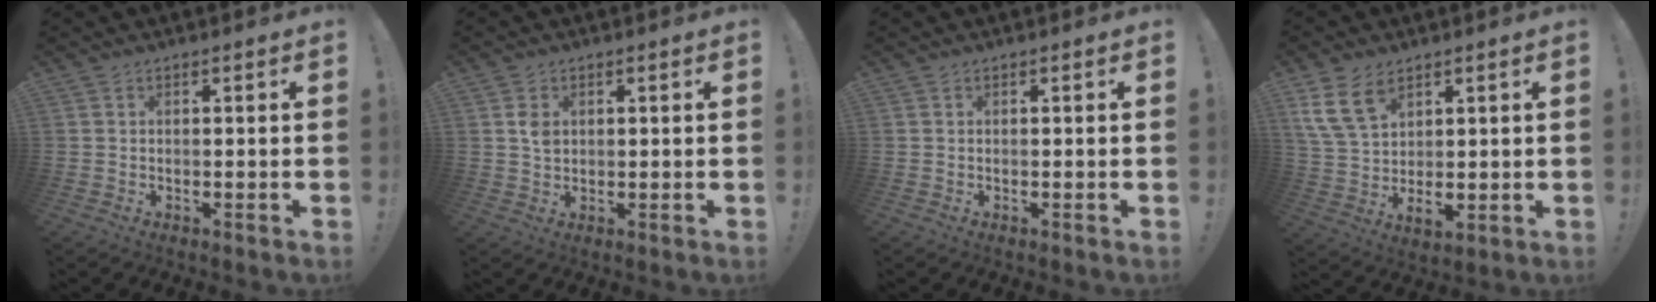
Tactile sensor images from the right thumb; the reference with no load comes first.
{"total": 3.2, "force": [0.8, 2.3, 2.0], "torque": [-0.019, -0.003, 0.012]}
{"total": 0.0}
{"total": 11.0, "force": [5.1, 7.1, 6.7], "torque": [-0.127, -0.027, 0.103]}